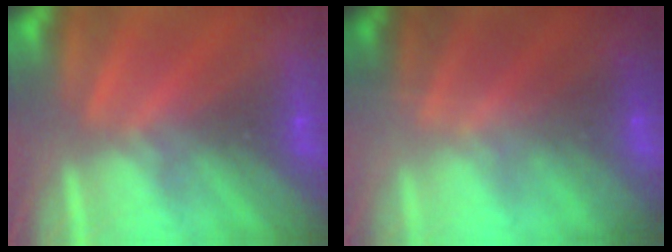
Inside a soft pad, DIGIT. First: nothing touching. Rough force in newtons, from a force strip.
{"total": 1.8}